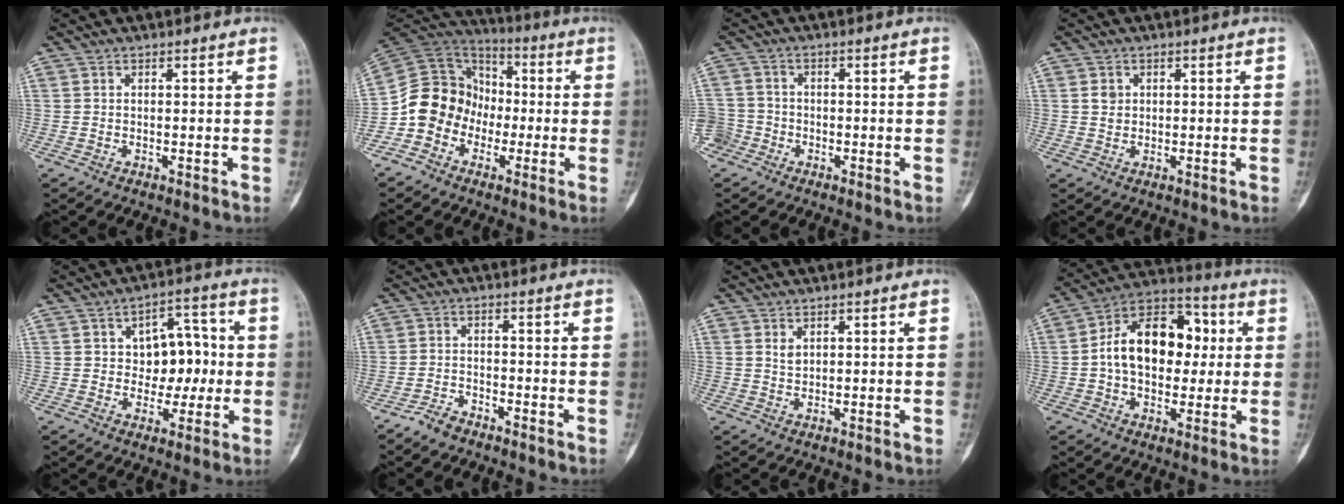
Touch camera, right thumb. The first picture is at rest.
{"total": 13.7, "force": [-3.9, 12.1, 5.2], "torque": [-0.058, 0.068, -0.080]}
{"total": 5.1, "force": [-2.5, 4.4, 0.6], "torque": [-0.005, 0.019, -0.051]}
{"total": 2.2, "force": [0.7, 1.9, 0.9], "torque": [-0.008, -0.003, 0.014]}
{"total": 10.0, "force": [0.5, 6.8, 7.3], "torque": [-0.052, 0.022, 0.006]}
{"total": 3.2, "force": [-2.8, 1.0, 1.1], "torque": [-0.024, 0.017, -0.054]}
{"total": 1.5, "force": [0.9, 0.9, 0.9], "torque": [-0.007, -0.006, 0.020]}
{"total": 17.6, "force": [1.4, 11.9, 12.9], "torque": [-0.166, 0.032, 0.013]}